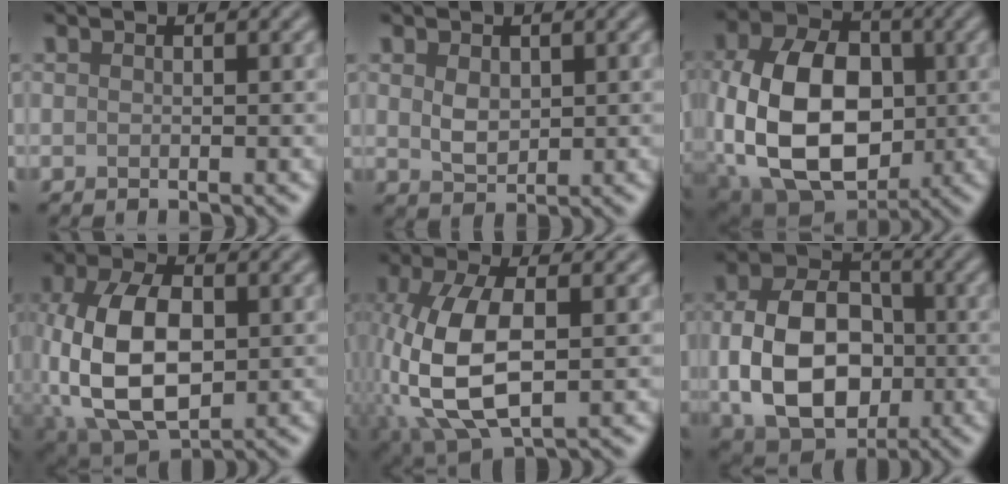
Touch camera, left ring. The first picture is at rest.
{"total": 2.3, "force": [0.6, 1.6, 1.6], "torque": [-0.033, -0.003, 0.016]}
{"total": 13.5, "force": [-1.3, 9.2, 9.8], "torque": [-0.196, -0.007, -0.028]}
{"total": 11.0, "force": [-0.8, 6.4, 8.9], "torque": [-0.198, -0.003, -0.015]}
{"total": 10.4, "force": [-1.1, 5.2, 8.9], "torque": [-0.208, 0.000, -0.023]}
{"total": 10.9, "force": [-1.0, 7.8, 7.6], "torque": [-0.144, -0.008, -0.021]}